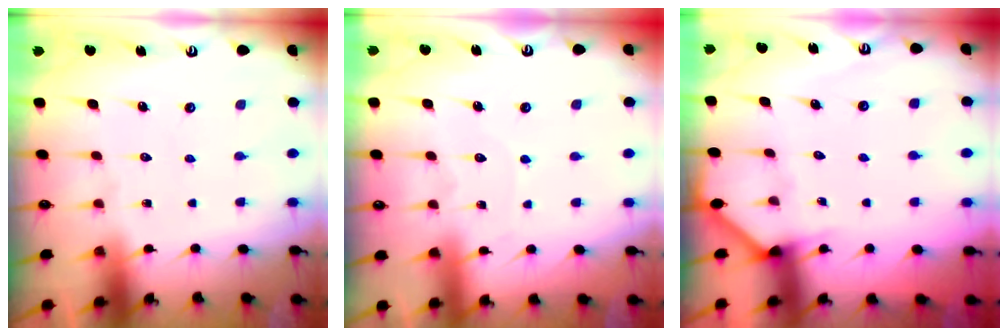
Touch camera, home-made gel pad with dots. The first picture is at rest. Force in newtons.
{"total": 3.5, "press": 3.5, "slide": 0.4}
{"total": 2.3, "press": 2.3, "slide": 0.1}